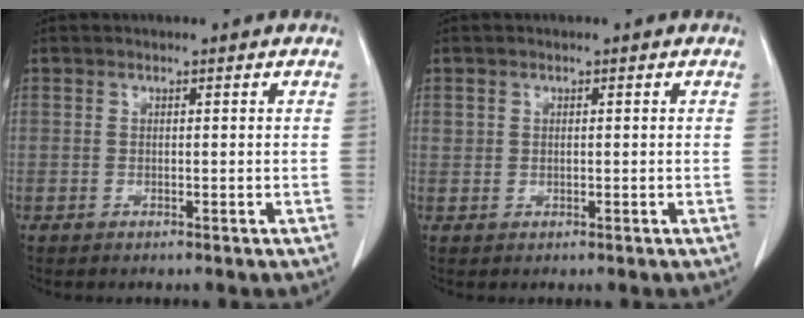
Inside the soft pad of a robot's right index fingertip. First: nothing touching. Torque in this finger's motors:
{"motor_torque": [0.19, 0.12, 0.09, 0.03]}